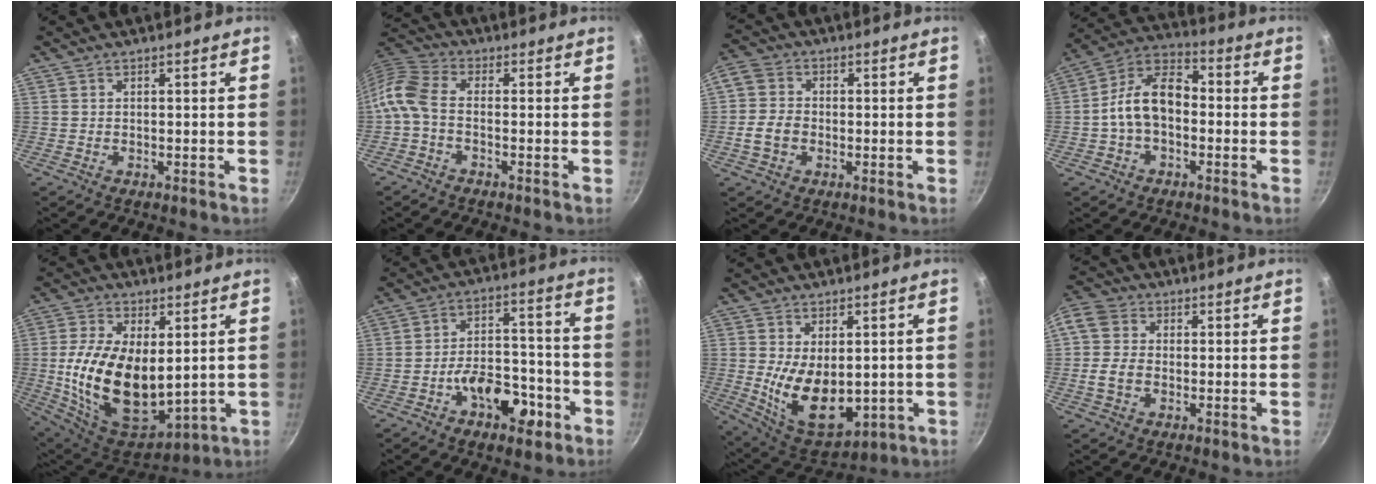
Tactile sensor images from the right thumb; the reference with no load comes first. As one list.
[{"total": 7.0, "force": [-1.7, 3.9, 5.6], "torque": [-0.136, 0.028, -0.054]}, {"total": 6.9, "force": [-1.1, 5.5, 4.0], "torque": [-0.065, 0.014, -0.036]}, {"total": 11.7, "force": [-1.5, 7.6, 8.8], "torque": [-0.135, 0.045, -0.046]}, {"total": 20.6, "force": [0.9, 11.7, 17.0], "torque": [-0.300, -0.021, 0.037]}, {"total": 12.3, "force": [-5.9, 6.8, 8.3], "torque": [-0.092, 0.055, -0.091]}, {"total": 13.8, "force": [-0.5, 8.3, 11.0], "torque": [-0.164, -0.027, 0.020]}, {"total": 8.0, "force": [-0.4, 6.3, 4.8], "torque": [-0.087, 0.017, -0.023]}]